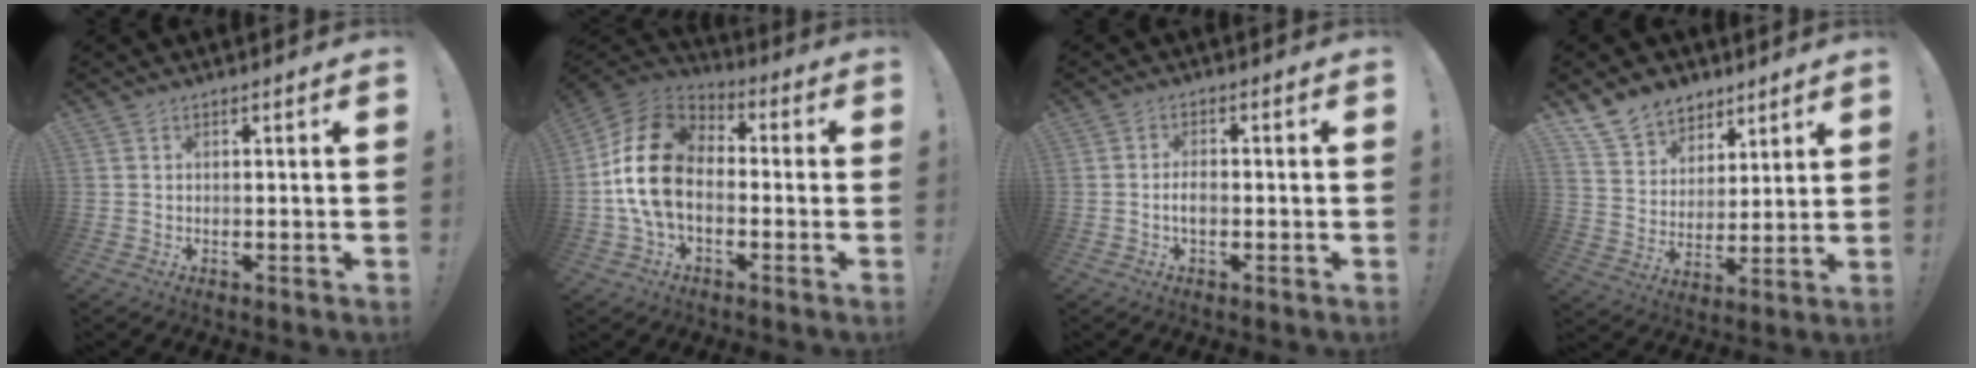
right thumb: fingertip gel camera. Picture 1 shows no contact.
{"total": 18.1, "force": [-0.8, 12.2, 13.4], "torque": [-0.246, 0.026, -0.008]}
{"total": 2.9, "force": [-0.9, 1.4, 2.4], "torque": [-0.049, 0.004, -0.018]}
{"total": 12.3, "force": [8.8, 8.1, 2.6], "torque": [-0.042, -0.068, 0.173]}